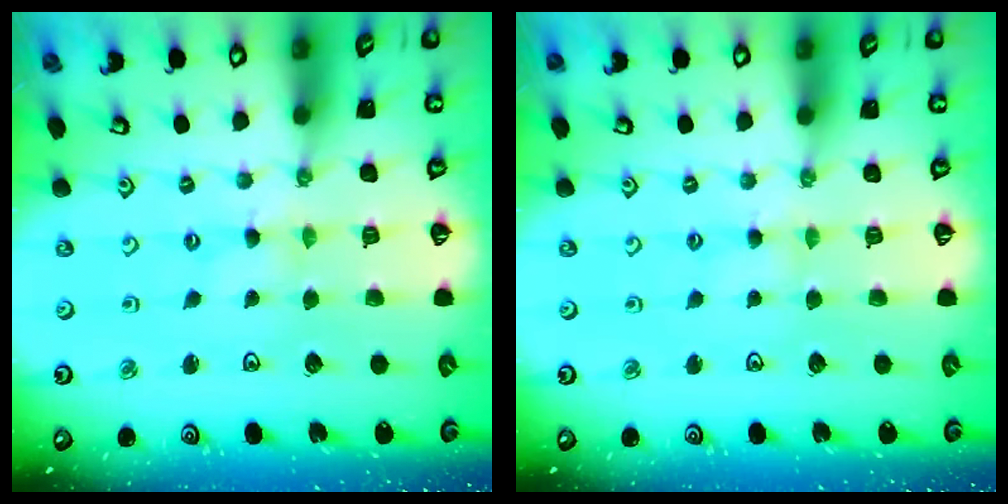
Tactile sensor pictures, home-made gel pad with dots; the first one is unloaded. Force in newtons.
{"total": 2.9, "press": 2.9, "slide": 0.3}